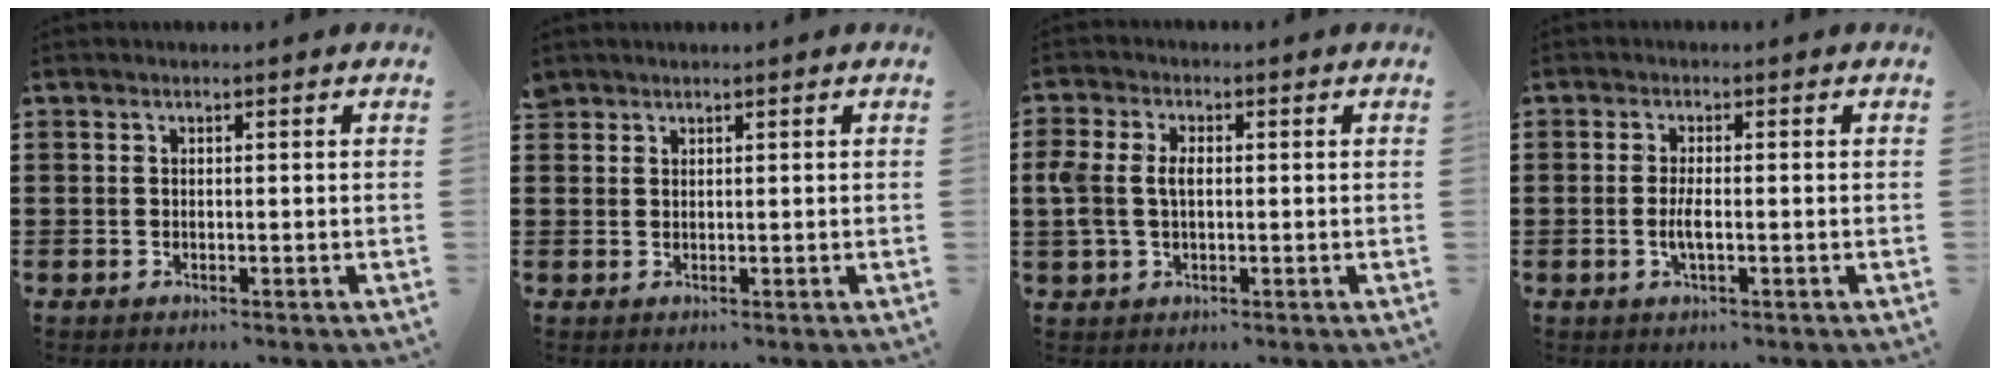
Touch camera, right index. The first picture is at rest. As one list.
[{"total": 1.1, "force": [1.0, 0.5, -0.2], "torque": [0.001, 0.002, 0.021]}, {"total": 4.3, "force": [0.2, 2.8, 3.3], "torque": [-0.092, 0.002, -0.006]}, {"total": 2.7, "force": [-0.6, 0.6, 2.6], "torque": [-0.053, -0.003, -0.013]}]